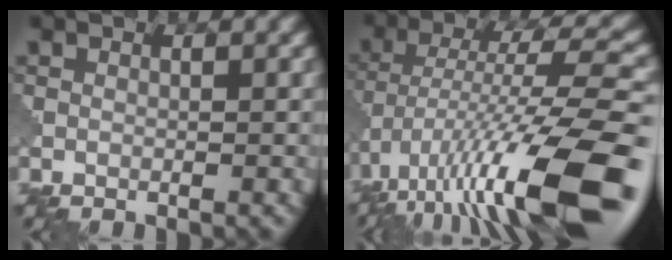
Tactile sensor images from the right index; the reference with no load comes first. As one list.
[{"total": 14.7, "force": [-6.3, 3.9, 12.7], "torque": [-0.225, 0.011, -0.101]}]